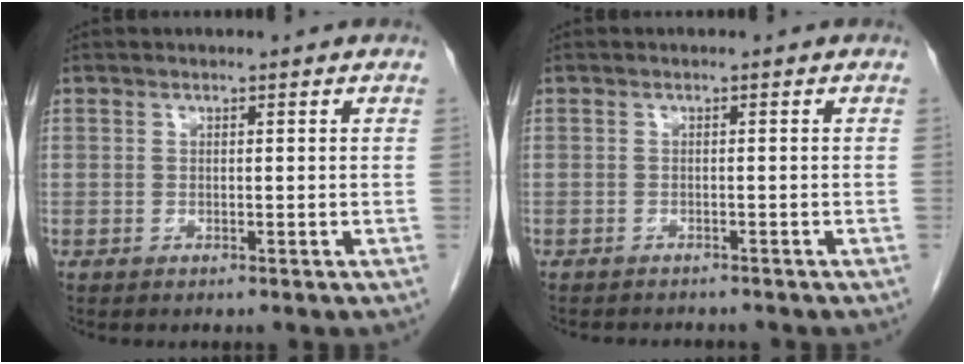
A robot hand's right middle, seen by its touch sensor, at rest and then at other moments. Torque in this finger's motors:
{"motor_torque": [0.03, -0.01, 0.00, 0.00]}